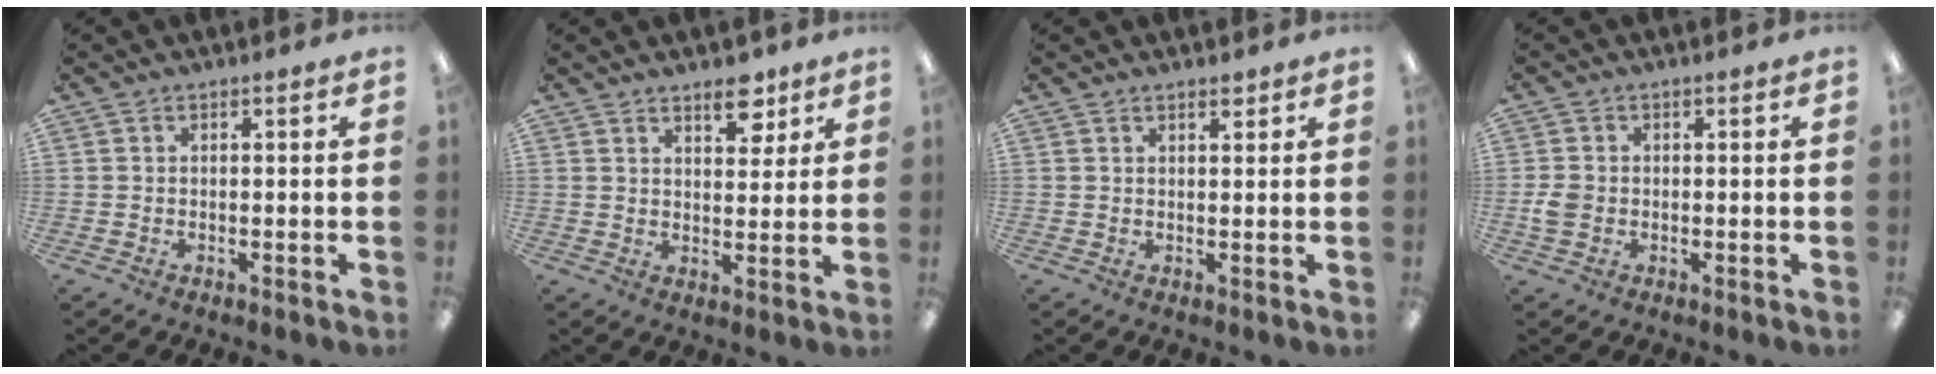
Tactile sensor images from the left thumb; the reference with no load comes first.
{"total": 7.4, "force": [5.2, 3.7, 3.9], "torque": [-0.025, -0.034, 0.083]}
{"total": 1.7, "force": [1.5, 0.5, 0.7], "torque": [-0.007, -0.004, 0.025]}
{"total": 3.1, "force": [-0.4, 2.6, 1.8], "torque": [-0.029, 0.006, -0.006]}